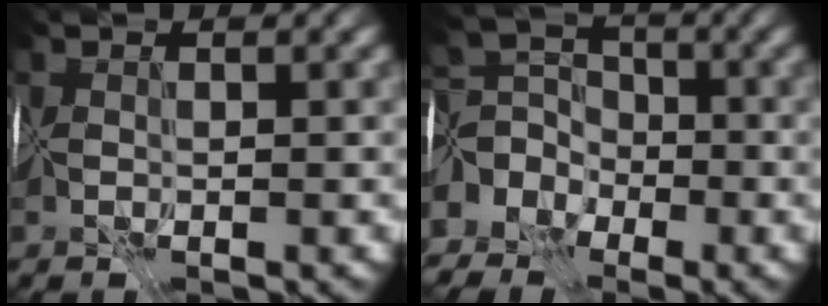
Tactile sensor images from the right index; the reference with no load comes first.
{"total": 5.3, "force": [-2.3, 4.2, 2.2], "torque": [-0.026, 0.006, -0.053]}